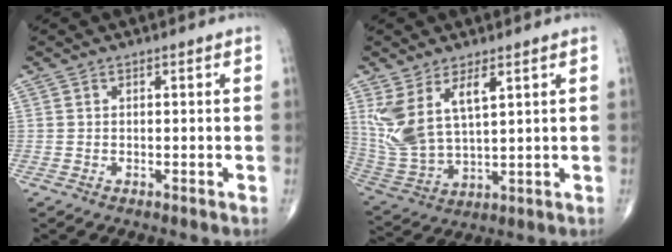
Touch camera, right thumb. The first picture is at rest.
{"total": 11.9, "force": [4.9, 5.2, 9.5], "torque": [-0.200, -0.023, 0.113]}